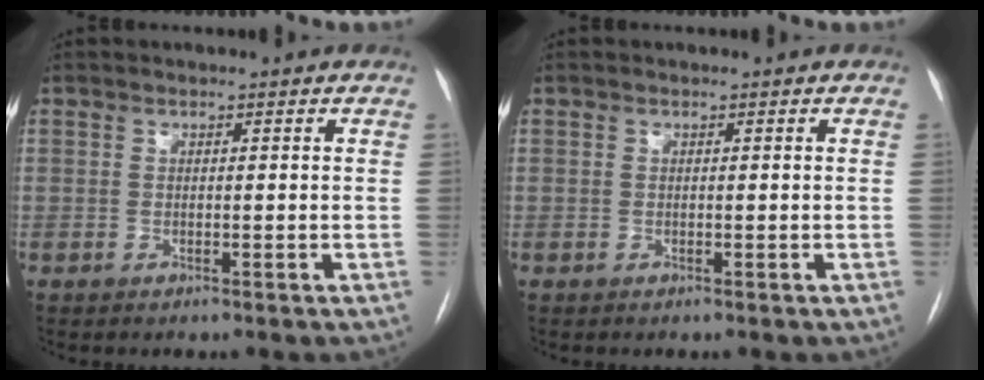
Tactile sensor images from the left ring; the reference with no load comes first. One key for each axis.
{"total": 0.0}